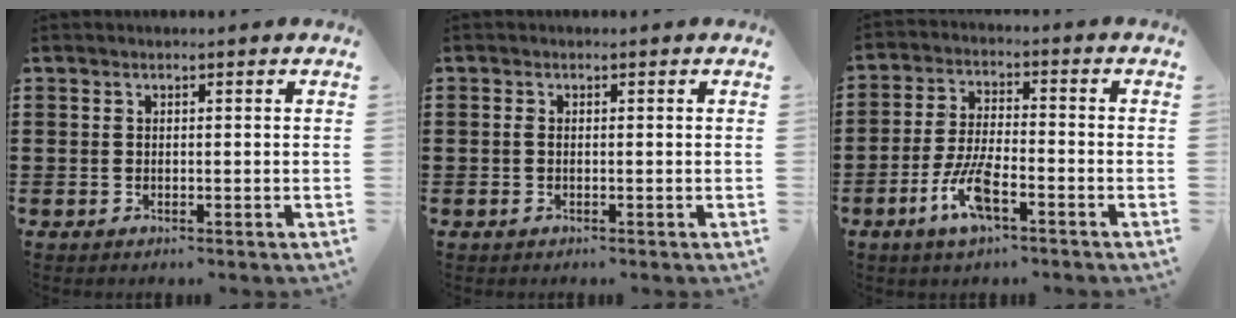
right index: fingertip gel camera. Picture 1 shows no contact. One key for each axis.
{"total": 0.8, "fx": -0.2, "fy": 0.1, "fz": 0.7, "tx": -0.016, "ty": -0.006, "tz": -0.002}
{"total": 7.7, "fx": -3.9, "fy": 2.3, "fz": 6.2, "tx": -0.147, "ty": -0.011, "tz": -0.076}